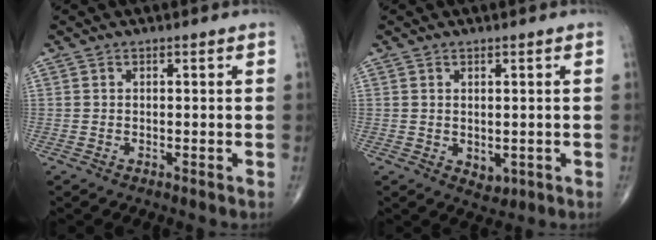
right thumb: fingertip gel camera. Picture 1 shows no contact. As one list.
[{"total": 2.5, "force": [-0.2, 1.7, 1.8], "torque": [-0.016, -0.007, 0.006]}]